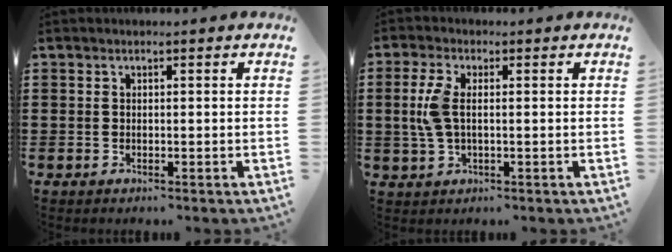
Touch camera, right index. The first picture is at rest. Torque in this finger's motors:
{"motor_torque": [0.23, 0.03, 0.17, 0.17]}